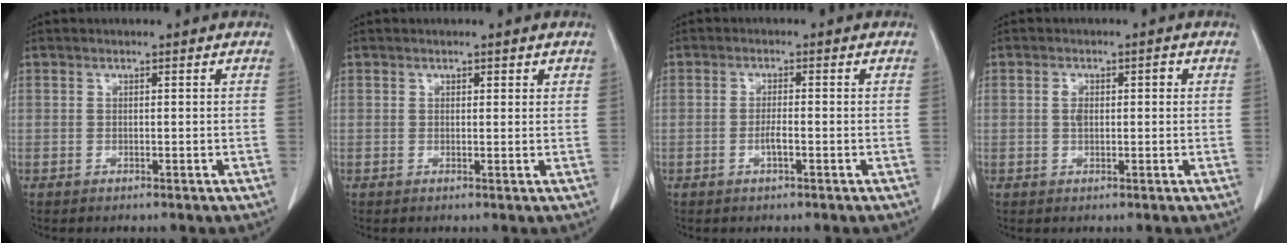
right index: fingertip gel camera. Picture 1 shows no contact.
{"total": 1.1, "force": [0.7, 0.6, 0.5], "torque": [-0.001, -0.002, 0.007]}
{"total": 2.0, "force": [-0.8, 0.3, 1.8], "torque": [-0.035, 0.001, -0.015]}
{"total": 2.4, "force": [0.2, 1.4, 2.0], "torque": [-0.037, 0.014, 0.003]}